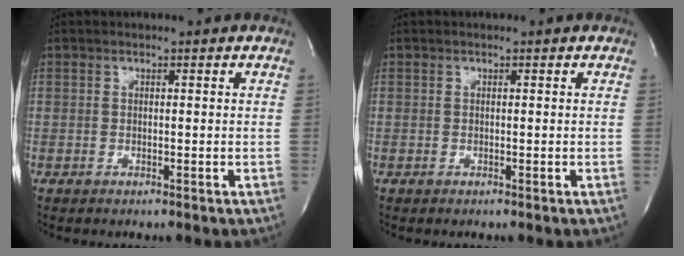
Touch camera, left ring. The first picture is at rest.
{"total": 0.0}